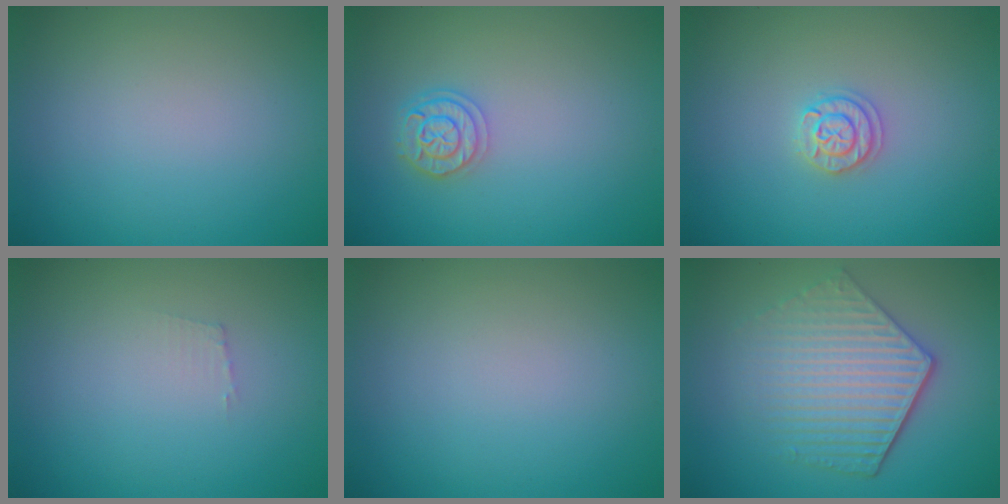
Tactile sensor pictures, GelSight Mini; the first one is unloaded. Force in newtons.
{"total": 2.6, "press": 2.4, "slide": 1.0}
{"total": 1.8, "press": 1.8, "slide": 0.3}
{"total": 0.7, "press": 0.7, "slide": 0.1}
{"total": 0.0}
{"total": 5.7, "press": 4.2, "slide": 3.8}